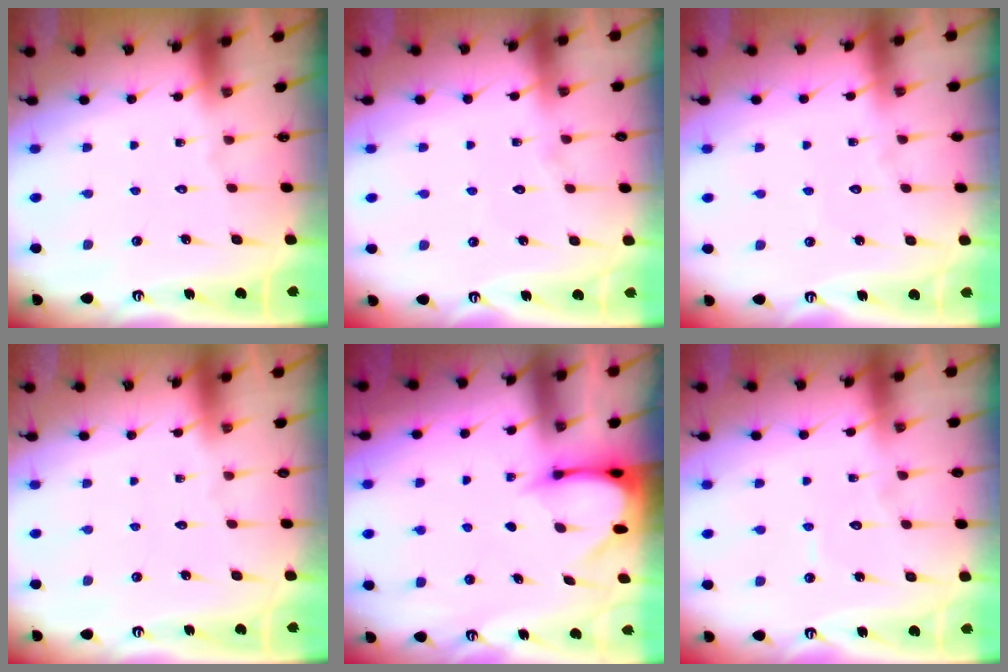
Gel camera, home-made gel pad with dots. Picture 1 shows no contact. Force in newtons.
{"total": 5.9, "press": 5.8, "slide": 0.5}
{"total": 2.3, "press": 2.3, "slide": 0.2}
{"total": 0.0}
{"total": 3.3, "press": 3.3, "slide": 0.3}
{"total": 4.2, "press": 4.2, "slide": 0.4}